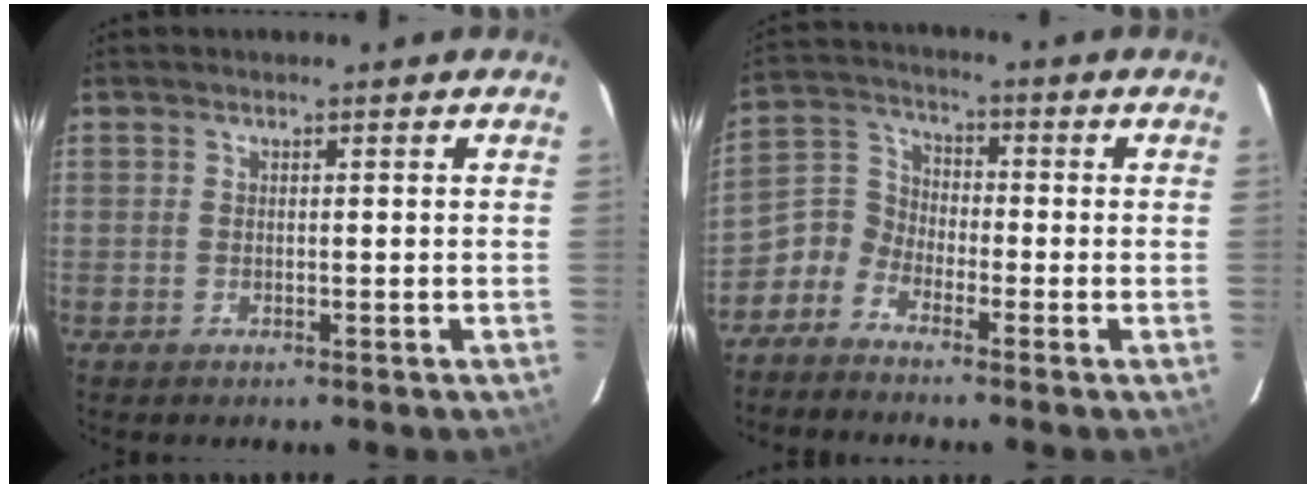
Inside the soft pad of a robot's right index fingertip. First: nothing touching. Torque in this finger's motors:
{"motor_torque": [0.13, -0.11, 0.10, 0.00]}